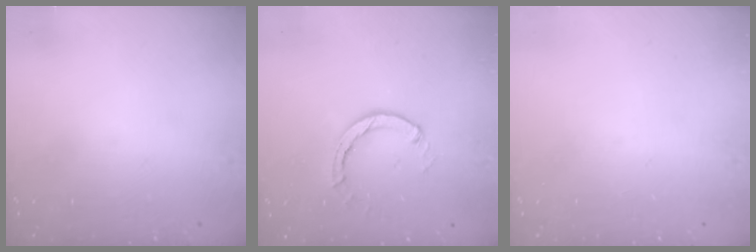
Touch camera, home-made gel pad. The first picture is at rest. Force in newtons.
{"total": 2.7, "press": 2.7, "slide": 0.3}
{"total": 0.0}